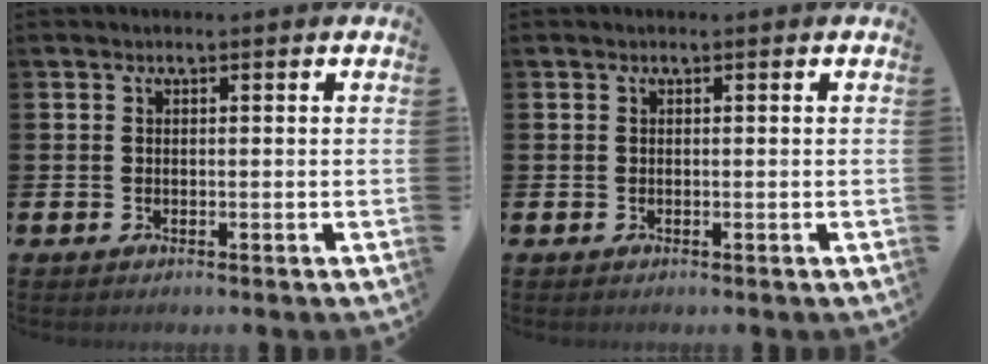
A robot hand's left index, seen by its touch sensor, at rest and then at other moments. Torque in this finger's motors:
{"motor_torque": [0.02, 0.00, 0.00, 0.00]}